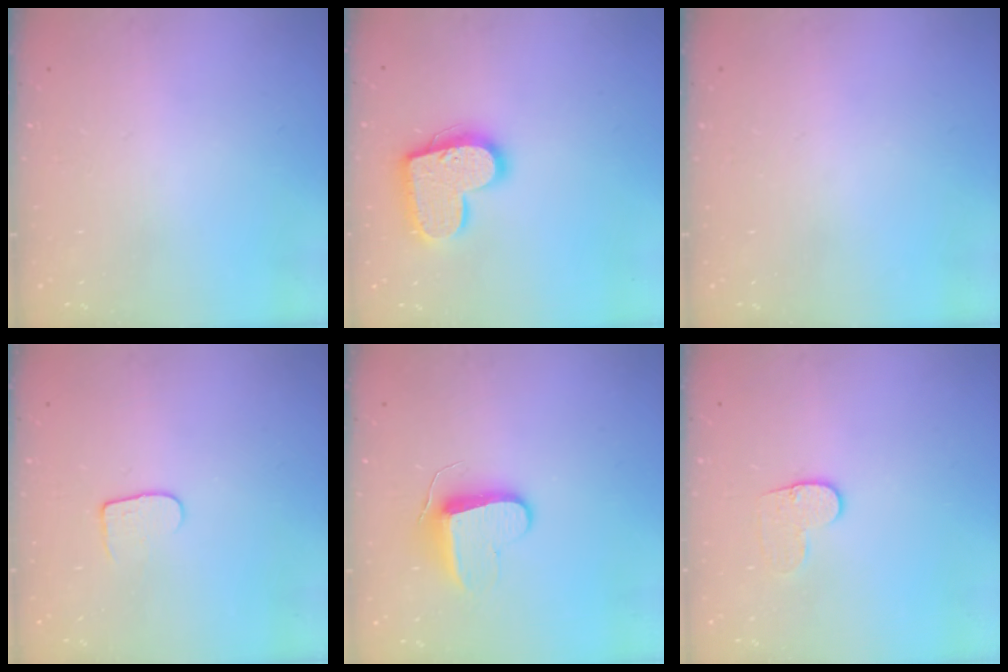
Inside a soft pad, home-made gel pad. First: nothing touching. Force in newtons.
{"total": 16.4, "press": 16.4, "slide": 1.0}
{"total": 0.0}
{"total": 5.8, "press": 5.8, "slide": 0.6}
{"total": 9.9, "press": 9.9, "slide": 0.3}
{"total": 7.0, "press": 7.0, "slide": 0.7}